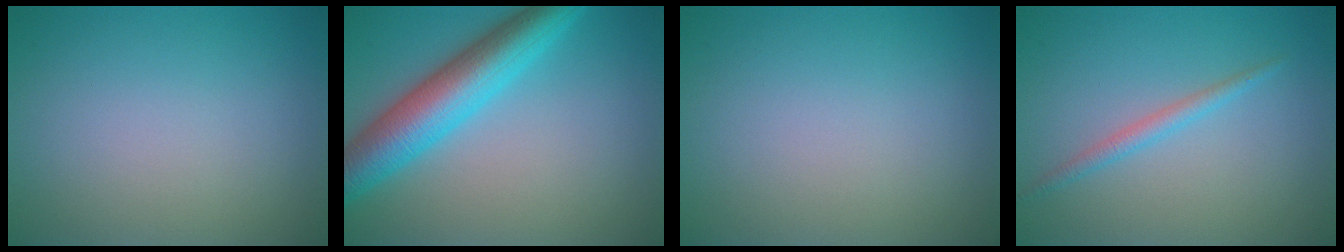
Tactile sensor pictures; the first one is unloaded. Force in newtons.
{"total": 7.4, "press": 7.4, "slide": 0.1}
{"total": 0.0}
{"total": 1.4, "press": 1.4, "slide": 0.1}